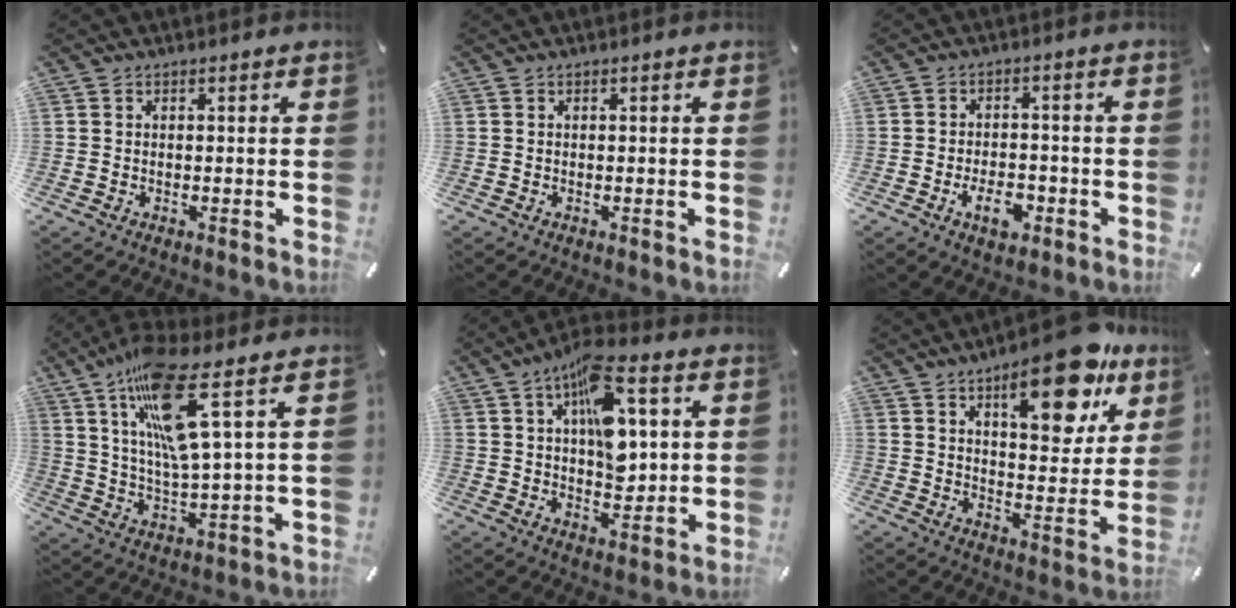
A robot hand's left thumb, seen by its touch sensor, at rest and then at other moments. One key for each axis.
{"total": 0.0}
{"total": 6.6, "fx": -3.0, "fy": 3.8, "fz": 4.5, "tx": -0.081, "ty": 0.009, "tz": -0.055}
{"total": 16.2, "fx": 8.1, "fy": 2.3, "fz": 13.8, "tx": -0.282, "ty": -0.029, "tz": 0.125}
{"total": 14.5, "fx": 5.0, "fy": 7.6, "fz": 11.3, "tx": -0.163, "ty": -0.013, "tz": 0.085}
{"total": 19.1, "fx": 11.6, "fy": 7.6, "fz": 13.1, "tx": -0.172, "ty": -0.065, "tz": 0.182}